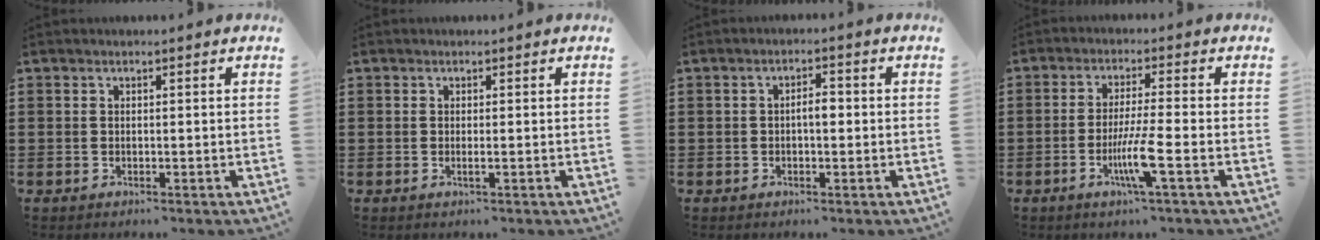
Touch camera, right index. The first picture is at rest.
{"total": 0.6, "force": [-0.1, 0.0, 0.6], "torque": [-0.011, -0.005, -0.002]}
{"total": 2.4, "force": [-0.3, 0.6, 2.3], "torque": [-0.043, 0.001, -0.006]}
{"total": 6.6, "force": [-2.5, -0.1, 6.1], "torque": [-0.122, -0.020, -0.049]}